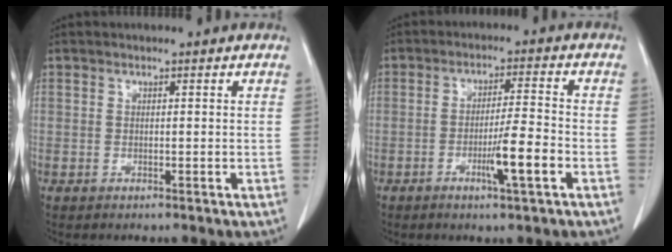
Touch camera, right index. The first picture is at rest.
{"total": 6.6, "force": [-2.6, 0.0, 6.1], "torque": [-0.101, -0.007, -0.044]}